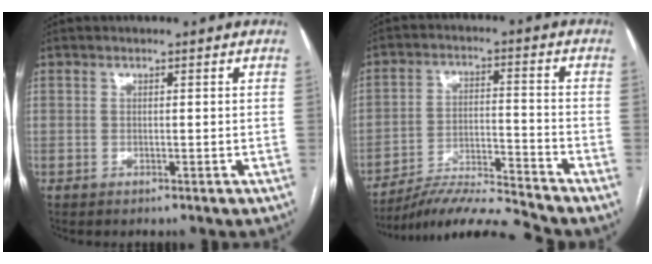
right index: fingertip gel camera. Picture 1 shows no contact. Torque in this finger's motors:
{"motor_torque": [0.24, -0.91, 0.01, 0.02]}